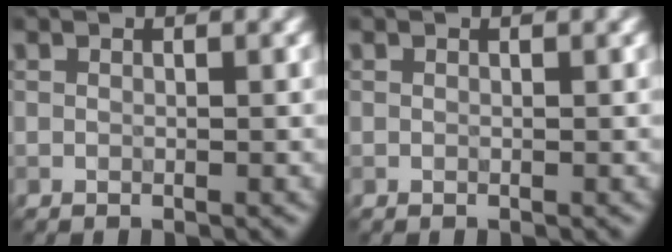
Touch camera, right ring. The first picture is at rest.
{"total": 0.0}